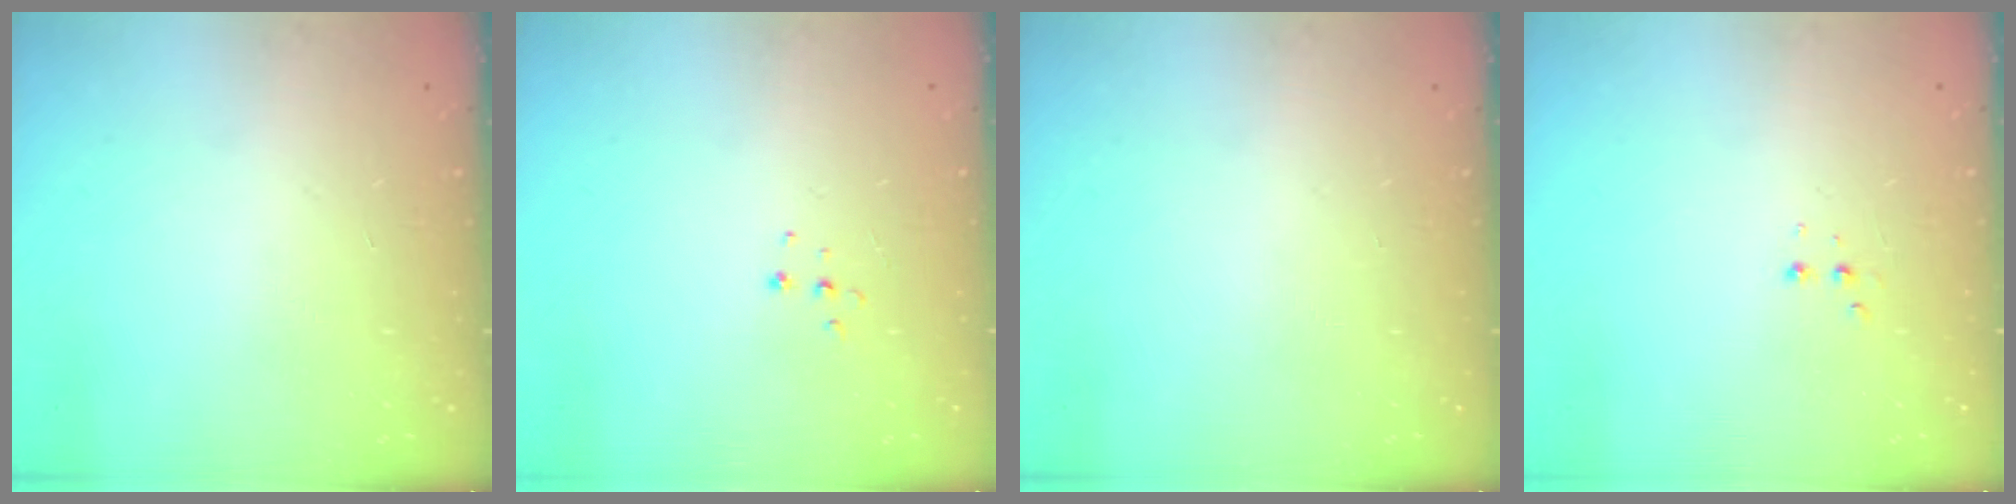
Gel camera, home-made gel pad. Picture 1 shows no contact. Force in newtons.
{"total": 4.9, "press": 4.9, "slide": 0.7}
{"total": 0.0}
{"total": 2.9, "press": 2.7, "slide": 1.0}